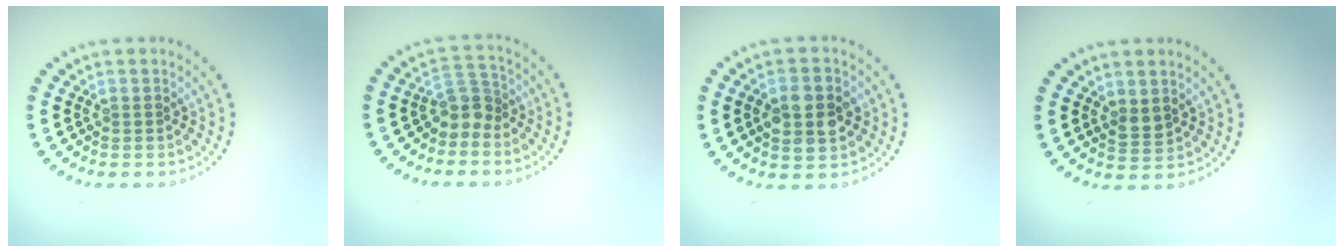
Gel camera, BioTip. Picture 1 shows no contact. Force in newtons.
{"total": 2.4, "press": 1.7, "slide": 1.6}
{"total": 4.5, "press": 4.5, "slide": 0.2}
{"total": 1.4, "press": 1.3, "slide": 0.6}